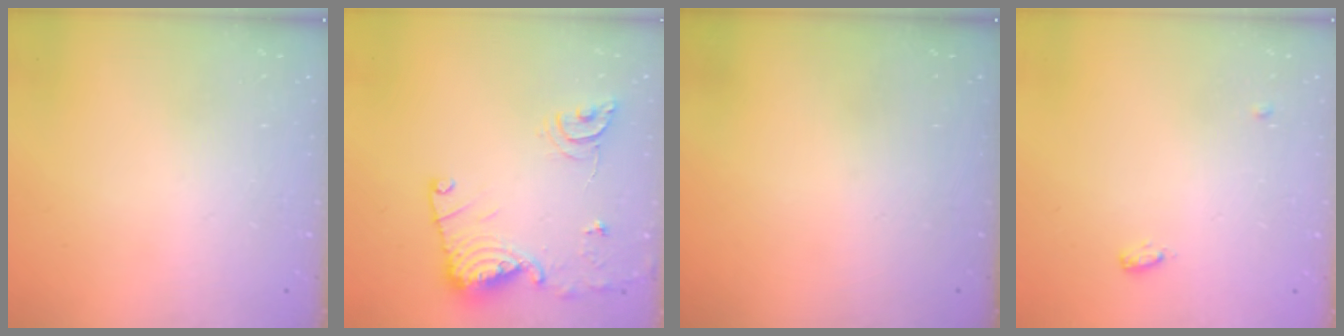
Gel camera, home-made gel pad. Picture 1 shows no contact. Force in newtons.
{"total": 14.7, "press": 14.7, "slide": 0.7}
{"total": 0.0}
{"total": 7.9, "press": 4.2, "slide": 6.7}